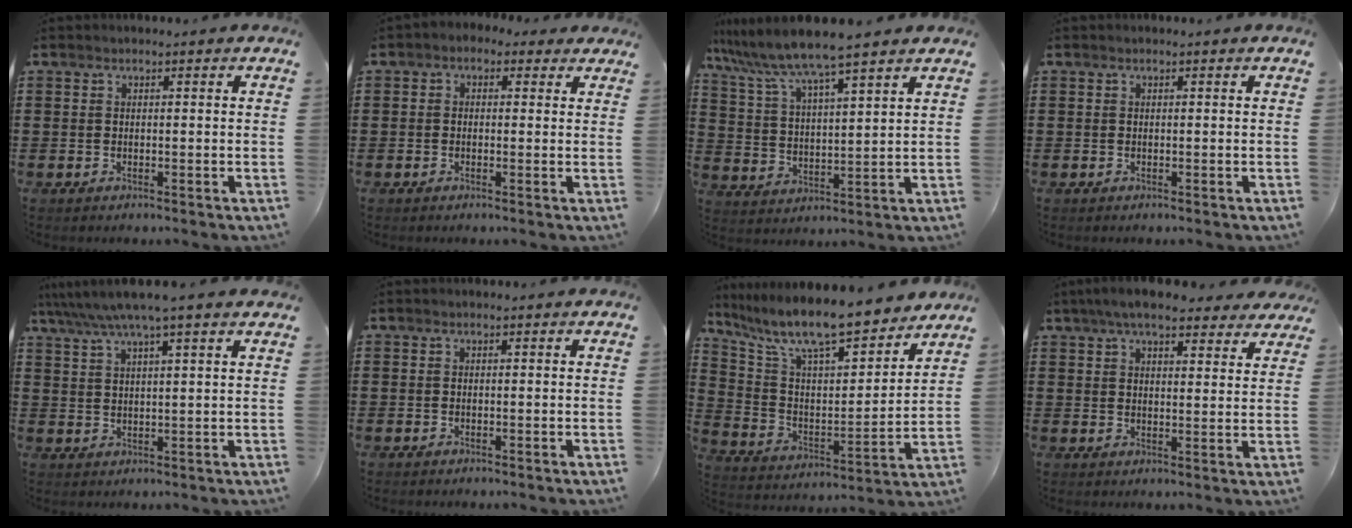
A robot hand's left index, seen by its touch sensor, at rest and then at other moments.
{"total": 1.5, "force": [-0.3, 1.3, 0.7], "torque": [-0.017, 0.009, -0.007]}
{"total": 7.2, "force": [6.4, -0.4, 3.3], "torque": [-0.090, -0.037, 0.107]}
{"total": 0.0}
{"total": 5.4, "force": [4.3, -0.2, 3.3], "torque": [-0.076, -0.015, 0.073]}
{"total": 0.0}
{"total": 10.9, "force": [9.4, 1.5, 5.2], "torque": [-0.132, -0.065, 0.159]}
{"total": 6.9, "force": [5.9, 1.3, 3.2], "torque": [-0.072, -0.012, 0.107]}